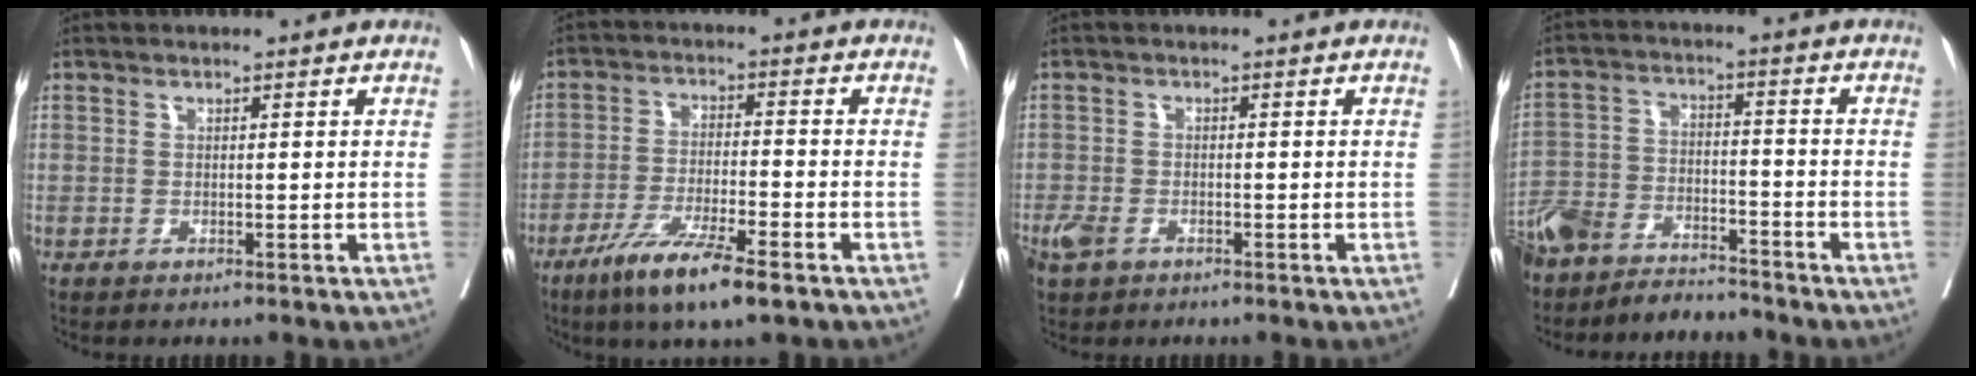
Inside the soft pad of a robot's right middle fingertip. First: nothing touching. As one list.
[{"total": 9.6, "force": [-6.2, 0.9, 7.3], "torque": [-0.138, -0.020, -0.107]}, {"total": 3.3, "force": [-2.0, 2.0, 1.7], "torque": [-0.036, -0.001, -0.033]}, {"total": 13.0, "force": [-11.5, 4.6, 4.0], "torque": [-0.079, 0.010, -0.197]}]